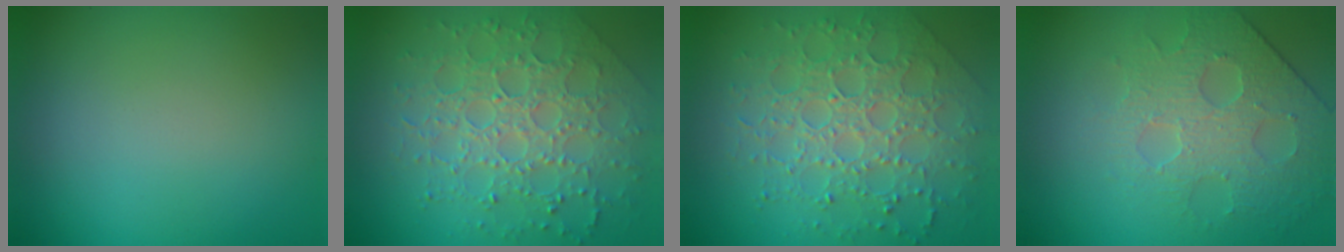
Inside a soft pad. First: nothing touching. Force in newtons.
{"total": 7.2, "press": 5.2, "slide": 5.0}
{"total": 7.2, "press": 5.2, "slide": 5.0}
{"total": 3.9, "press": 3.8, "slide": 1.1}